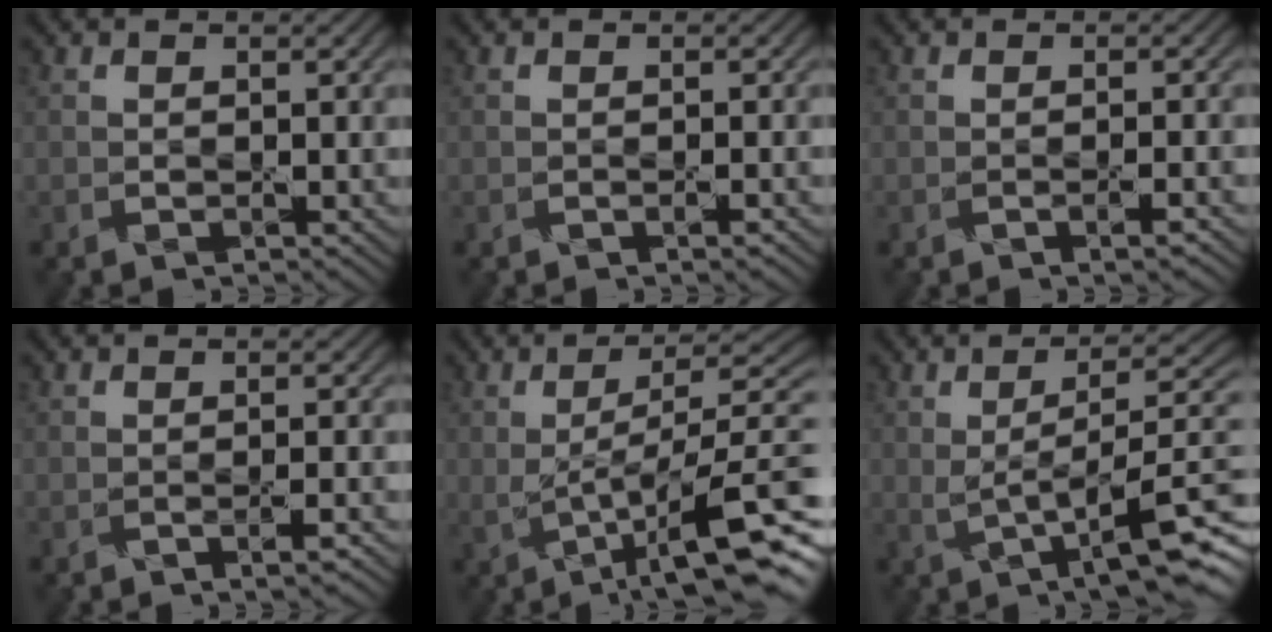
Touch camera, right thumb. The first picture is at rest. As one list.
[{"total": 1.0, "force": [-0.4, 0.1, 0.9], "torque": [-0.014, -0.001, -0.007]}, {"total": 1.7, "force": [-0.7, 0.3, 1.5], "torque": [-0.022, 0.001, -0.013]}, {"total": 2.0, "force": [-0.9, 0.4, 1.8], "torque": [-0.026, 0.003, -0.017]}, {"total": 13.1, "force": [-2.5, 3.3, 12.4], "torque": [-0.191, 0.011, -0.031]}, {"total": 9.5, "force": [-0.8, 2.3, 9.2], "torque": [-0.136, 0.016, -0.011]}]